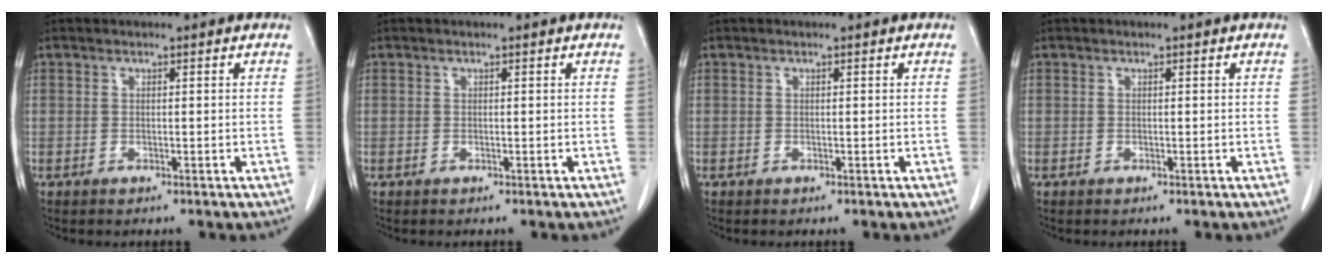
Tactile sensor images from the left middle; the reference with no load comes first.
{"total": 0.0}
{"total": 0.0}
{"total": 0.0}